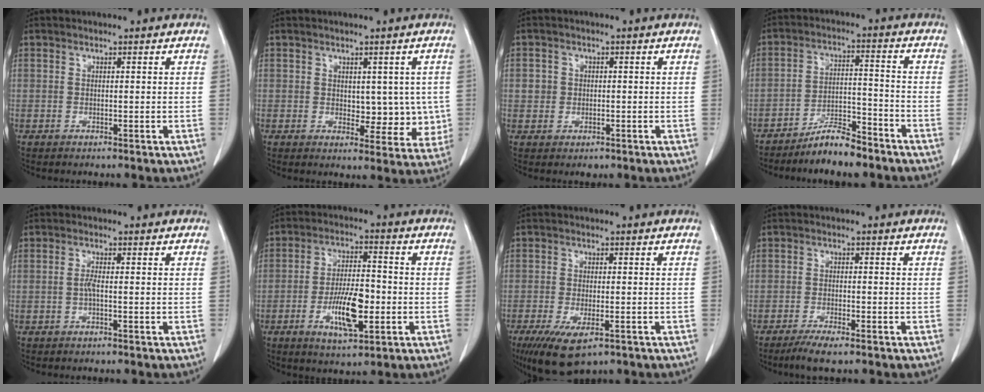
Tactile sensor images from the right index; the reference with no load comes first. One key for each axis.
{"total": 6.0, "fx": 0.4, "fy": 3.8, "fz": 4.6, "tx": -0.035, "ty": 0.001, "tz": 0.013}
{"total": 2.8, "fx": -0.1, "fy": 2.7, "fz": 0.7, "tx": -0.009, "ty": 0.004, "tz": 0.004}
{"total": 7.3, "fx": -6.2, "fy": 1.5, "fz": 3.6, "tx": -0.062, "ty": 0.001, "tz": -0.112}
{"total": 1.3, "fx": -0.3, "fy": 0.1, "fz": 1.3, "tx": -0.027, "ty": 0.000, "tz": -0.007}
{"total": 9.4, "fx": -2.7, "fy": 2.9, "fz": 8.6, "tx": -0.162, "ty": -0.001, "tz": -0.043}
{"total": 8.1, "fx": -4.7, "fy": 2.8, "fz": 6.0, "tx": -0.101, "ty": -0.019, "tz": -0.075}
{"total": 4.0, "fx": -2.9, "fy": 0.3, "fz": 2.7, "tx": -0.049, "ty": -0.008, "tz": -0.051}